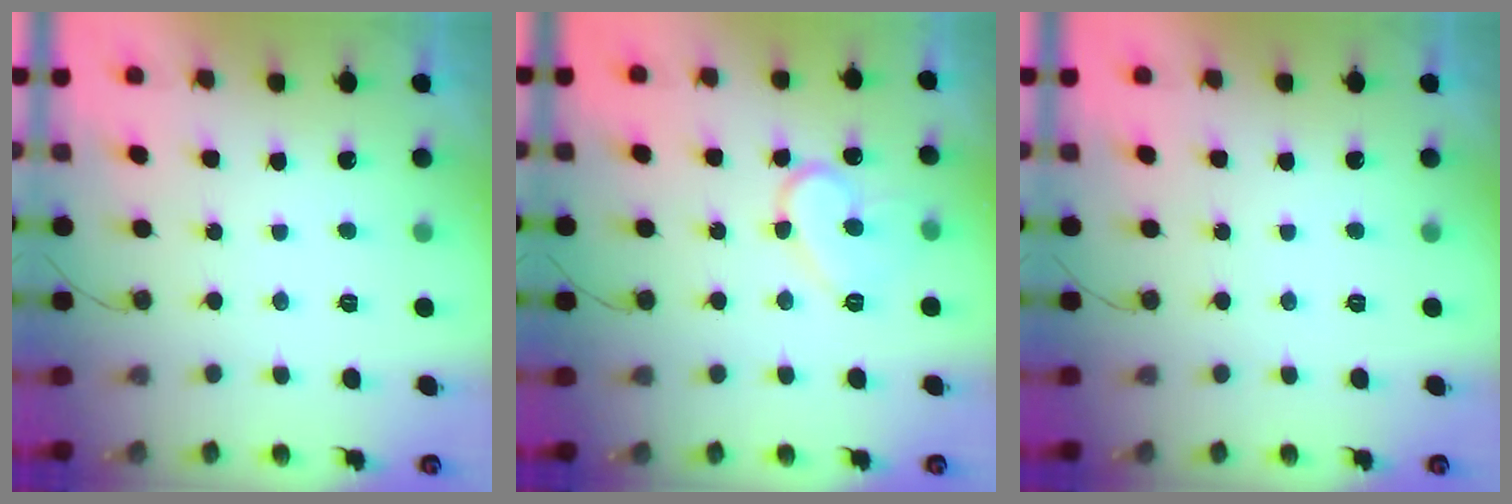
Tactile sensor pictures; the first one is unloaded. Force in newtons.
{"total": 12.0, "press": 11.9, "slide": 1.0}
{"total": 0.0}